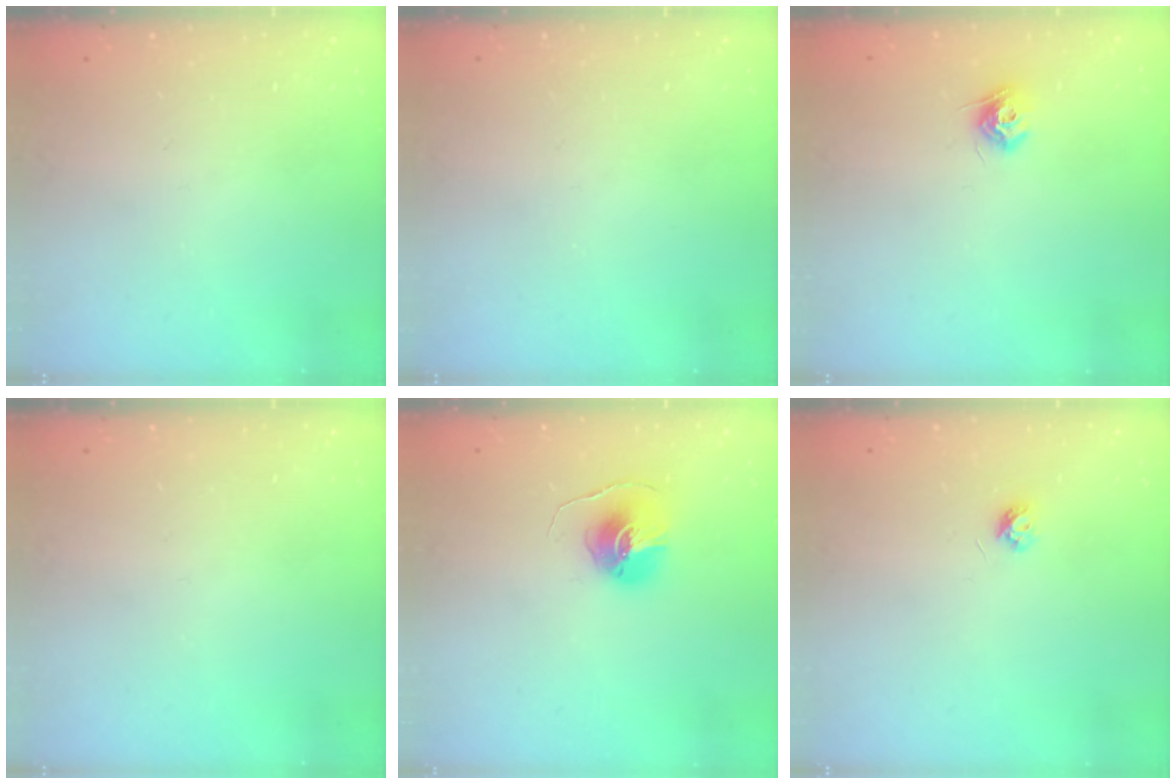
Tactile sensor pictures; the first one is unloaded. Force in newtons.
{"total": 0.0}
{"total": 8.1, "press": 8.1, "slide": 0.2}
{"total": 0.0}
{"total": 7.8, "press": 7.8, "slide": 0.1}
{"total": 3.9, "press": 3.9, "slide": 0.6}